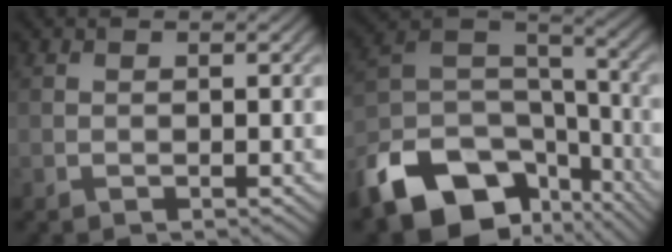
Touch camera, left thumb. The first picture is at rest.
{"total": 16.4, "force": [-10.2, 9.8, 8.3], "torque": [-0.205, -0.037, -0.172]}